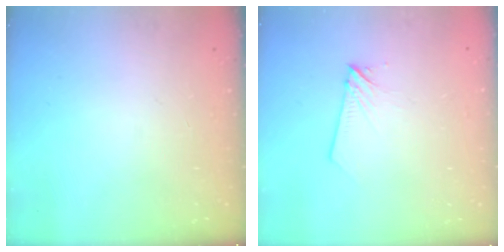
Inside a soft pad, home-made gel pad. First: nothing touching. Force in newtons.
{"total": 3.7, "press": 3.7, "slide": 0.4}